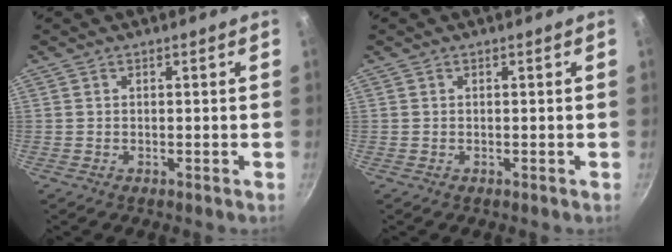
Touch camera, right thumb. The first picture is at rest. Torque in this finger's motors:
{"motor_torque": [-0.46, -0.03, -0.30, 0.15, 0.00]}